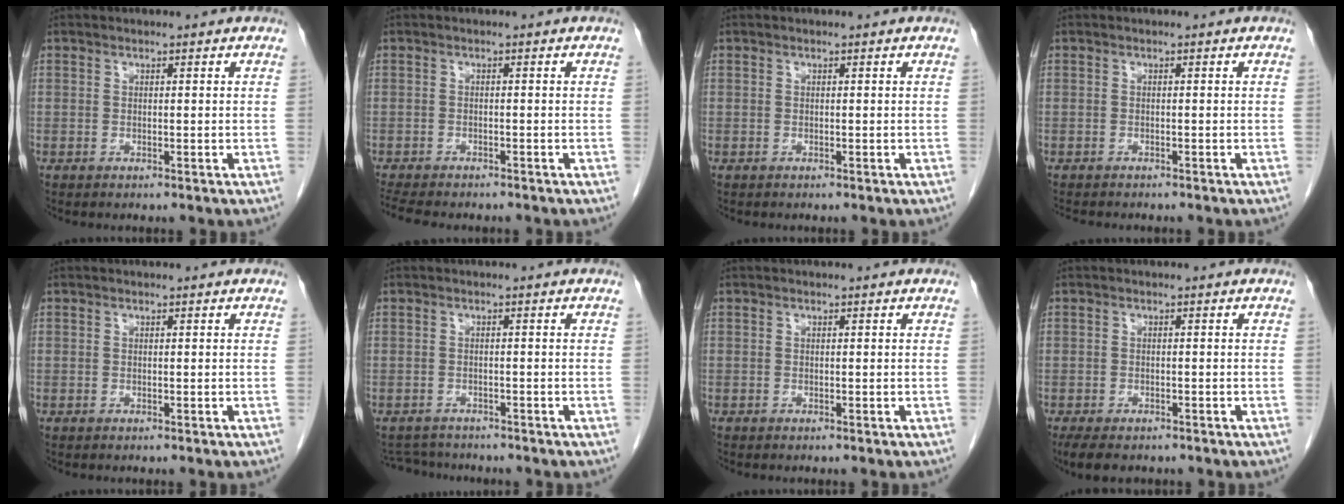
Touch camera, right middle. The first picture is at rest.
{"total": 8.0, "force": [-6.9, 2.1, 3.5], "torque": [-0.059, -0.007, -0.101]}
{"total": 0.0}
{"total": 4.2, "force": [-3.7, 1.1, 1.8], "torque": [-0.027, -0.008, -0.049]}
{"total": 0.0}
{"total": 4.1, "force": [-4.0, 1.0, 0.3], "torque": [-0.007, -0.010, -0.064]}
{"total": 0.0}
{"total": 4.7, "force": [-3.6, 2.0, 2.3], "torque": [-0.039, -0.010, -0.052]}